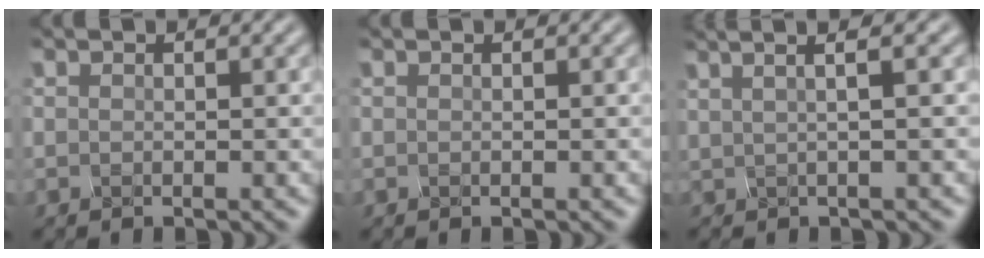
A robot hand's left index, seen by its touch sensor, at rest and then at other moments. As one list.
[{"total": 0.0}, {"total": 3.0, "force": [1.4, 0.2, 2.7], "torque": [-0.038, 0.022, 0.005]}]